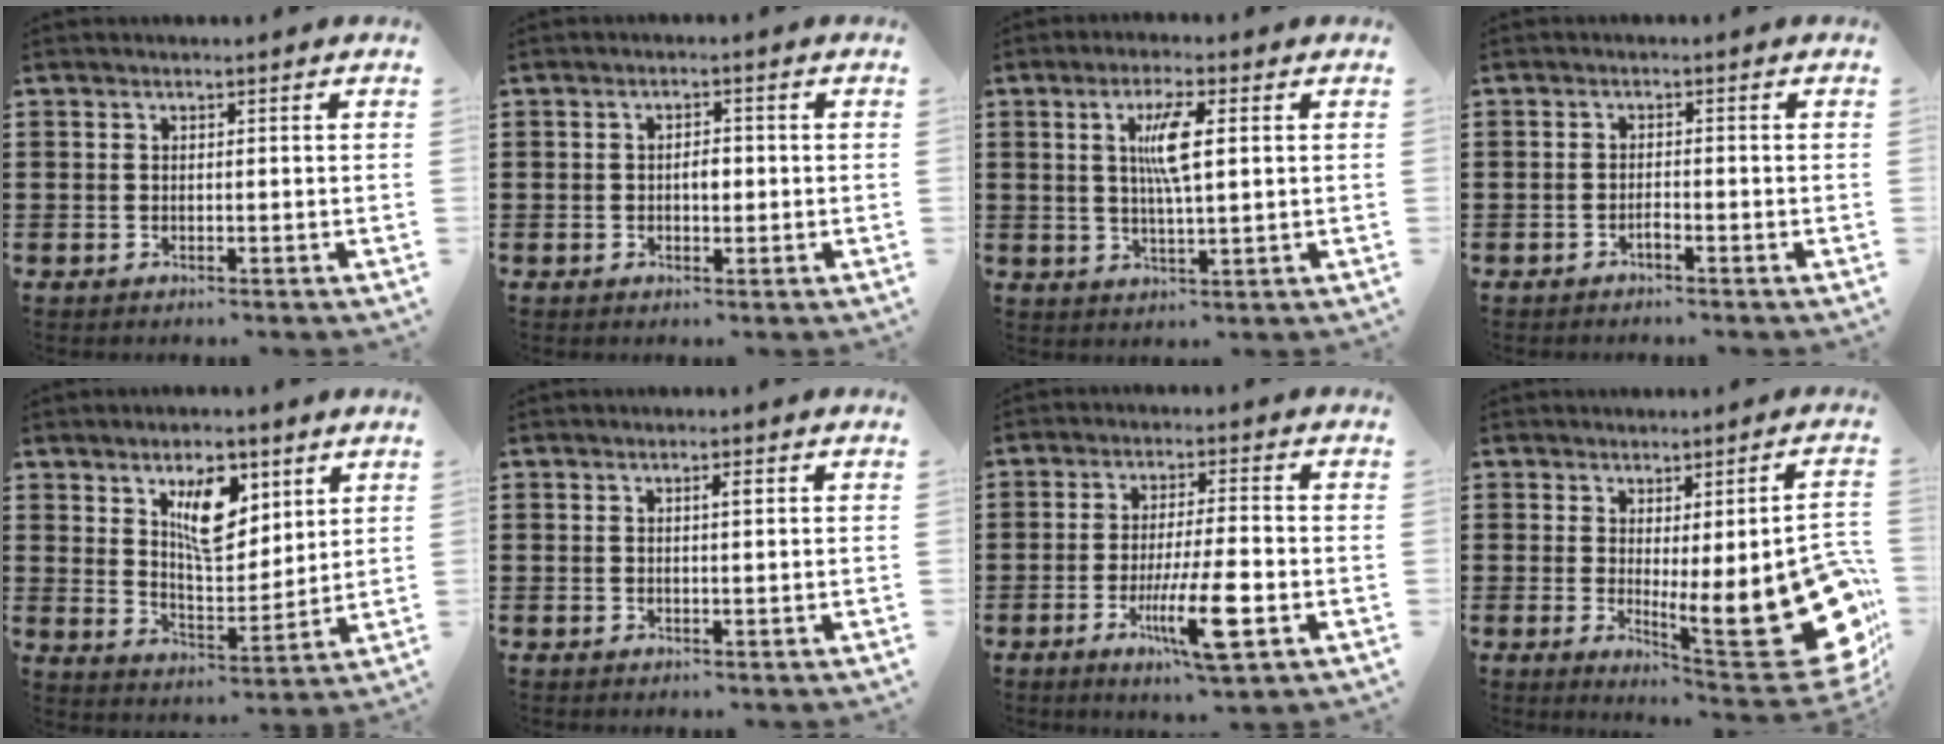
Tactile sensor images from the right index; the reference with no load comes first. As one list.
[{"total": 2.3, "force": [-0.2, 1.1, 2.0], "torque": [-0.037, 0.004, -0.004]}, {"total": 5.9, "force": [1.4, 1.1, 5.7], "torque": [-0.113, 0.005, 0.020]}, {"total": 1.0, "force": [-0.9, 0.1, 0.6], "torque": [-0.012, -0.003, -0.015]}, {"total": 9.6, "force": [4.9, 4.6, 6.8], "torque": [-0.110, -0.008, 0.082]}, {"total": 1.3, "force": [0.4, 0.2, 1.2], "torque": [-0.023, 0.004, 0.006]}, {"total": 10.6, "force": [-3.7, 1.6, 9.8], "torque": [-0.188, -0.014, -0.067]}, {"total": 16.0, "force": [-2.7, 3.7, 15.4], "torque": [-0.222, -0.024, -0.024]}]